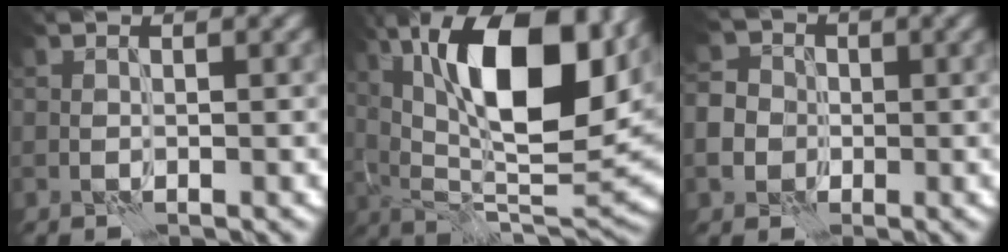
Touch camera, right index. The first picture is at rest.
{"total": 15.7, "force": [5.7, 6.1, 13.3], "torque": [-0.204, 0.005, 0.092]}
{"total": 5.9, "force": [-1.2, 5.3, 2.2], "torque": [-0.037, 0.007, -0.049]}